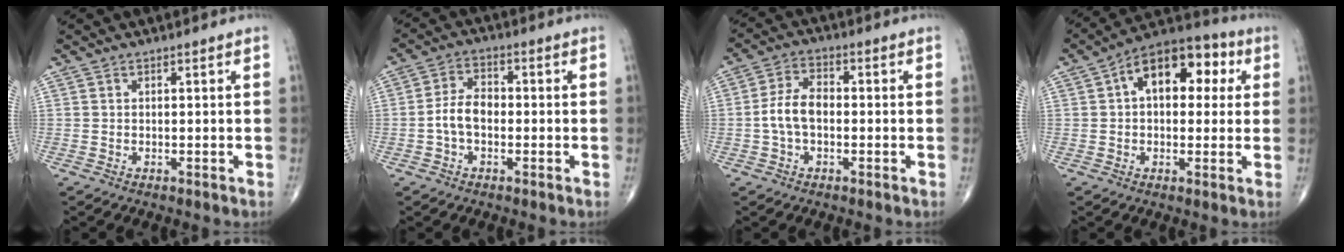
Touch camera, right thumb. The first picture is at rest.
{"total": 5.6, "force": [-1.1, 3.5, 4.2], "torque": [-0.073, 0.023, -0.029]}
{"total": 6.5, "force": [-0.9, 3.9, 5.2], "torque": [-0.100, 0.022, -0.024]}
{"total": 14.2, "force": [3.3, 8.5, 10.8], "torque": [-0.122, 0.031, 0.039]}